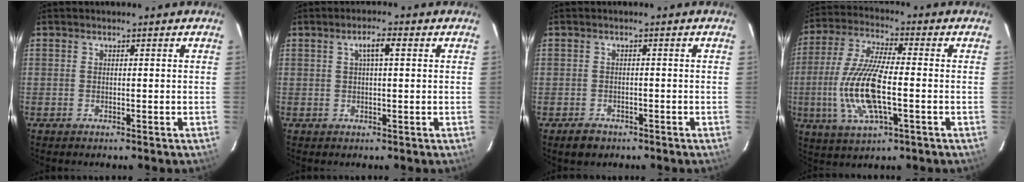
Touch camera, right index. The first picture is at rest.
{"total": 3.0, "force": [1.1, 0.2, 2.8], "torque": [-0.054, 0.008, 0.020]}
{"total": 2.7, "force": [-1.7, 2.0, 0.7], "torque": [-0.019, 0.000, -0.026]}
{"total": 14.4, "force": [-2.7, 4.2, 13.5], "torque": [-0.285, -0.006, -0.054]}